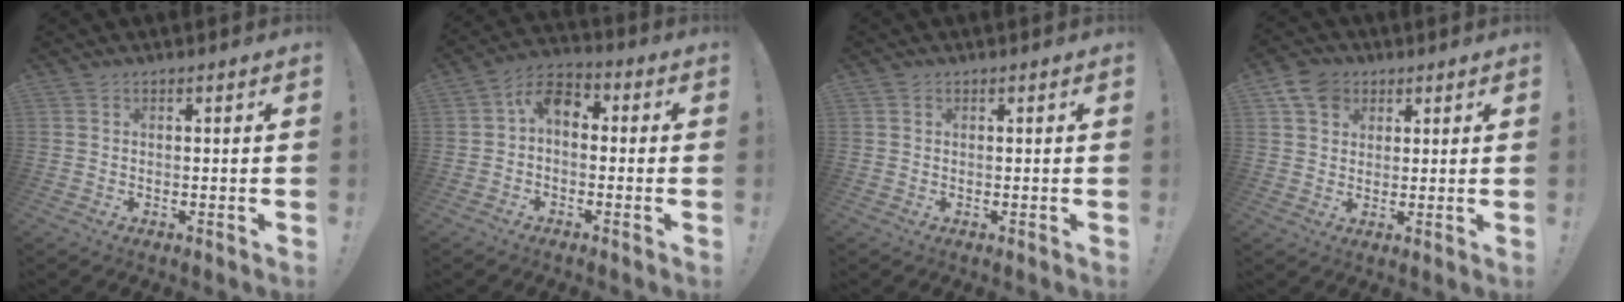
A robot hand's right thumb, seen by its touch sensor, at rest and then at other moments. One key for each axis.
{"total": 0.8, "fx": -0.4, "fy": 0.4, "fz": 0.5, "tx": -0.009, "ty": 0.002, "tz": -0.007}
{"total": 0.6, "fx": 0.3, "fy": 0.4, "fz": 0.0, "tx": 0.007, "ty": -0.003, "tz": 0.005}
{"total": 7.9, "fx": 3.9, "fy": 6.3, "fz": 2.9, "tx": -0.042, "ty": -0.015, "tz": 0.078}